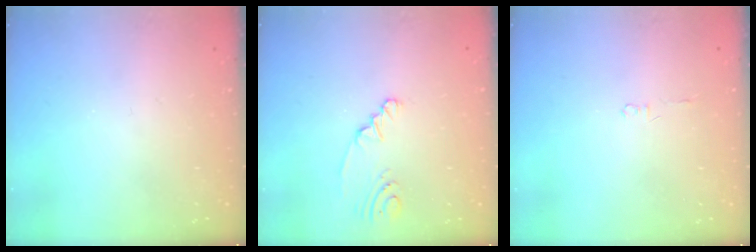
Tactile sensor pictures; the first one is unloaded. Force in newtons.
{"total": 2.6, "press": 2.6, "slide": 0.6}
{"total": 1.2, "press": 1.2, "slide": 0.3}